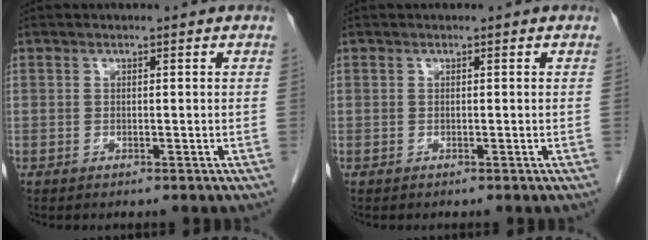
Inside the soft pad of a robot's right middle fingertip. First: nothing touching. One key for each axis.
{"total": 0.0}